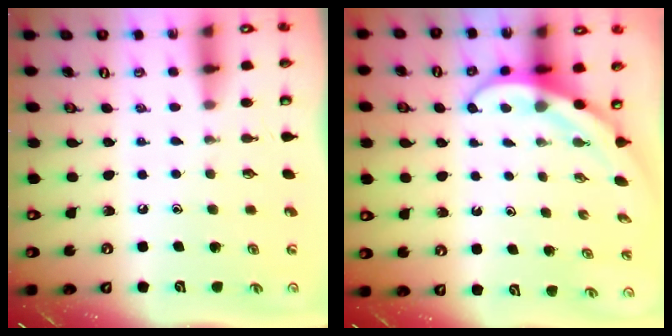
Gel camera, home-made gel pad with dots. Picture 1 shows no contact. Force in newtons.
{"total": 3.6, "press": 3.6, "slide": 0.2}